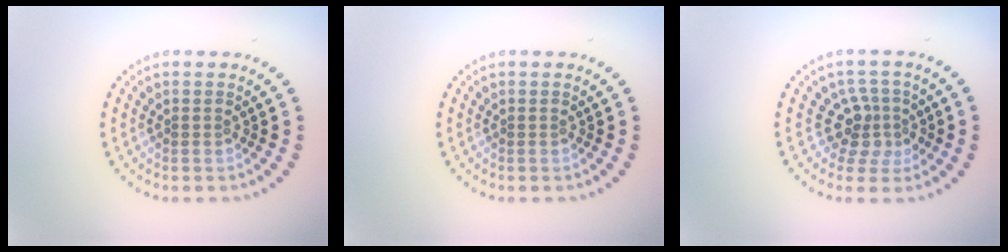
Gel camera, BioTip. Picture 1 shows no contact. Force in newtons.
{"total": 0.0}
{"total": 3.1, "press": 2.3, "slide": 2.2}